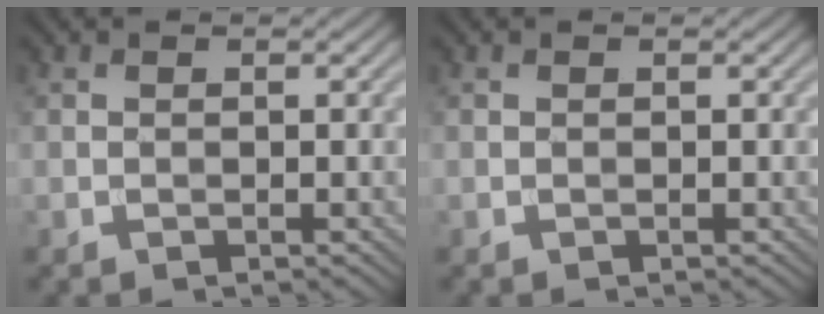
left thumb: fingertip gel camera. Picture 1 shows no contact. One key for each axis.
{"total": 0.0}